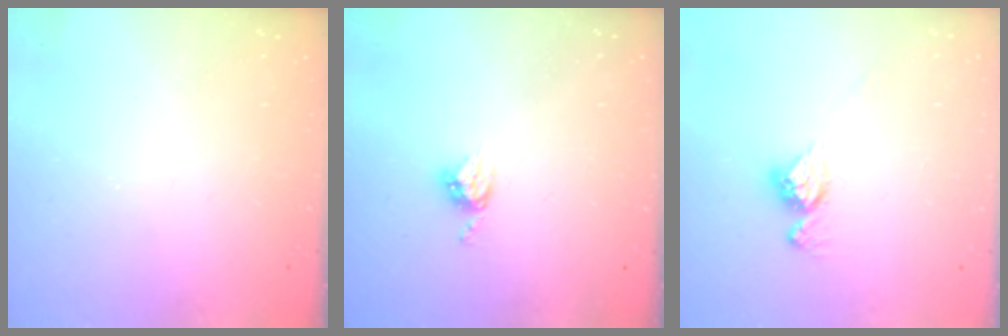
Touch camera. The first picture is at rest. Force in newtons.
{"total": 4.9, "press": 4.8, "slide": 0.2}
{"total": 9.4, "press": 9.4, "slide": 0.8}